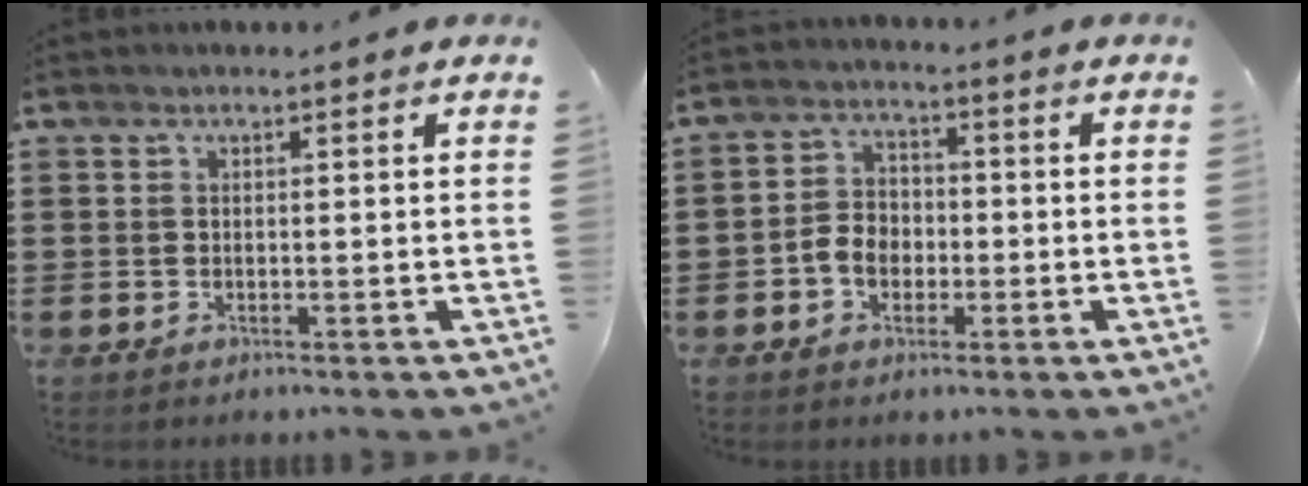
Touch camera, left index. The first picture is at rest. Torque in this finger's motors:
{"motor_torque": [0.44, 0.39, 0.22, 0.06]}